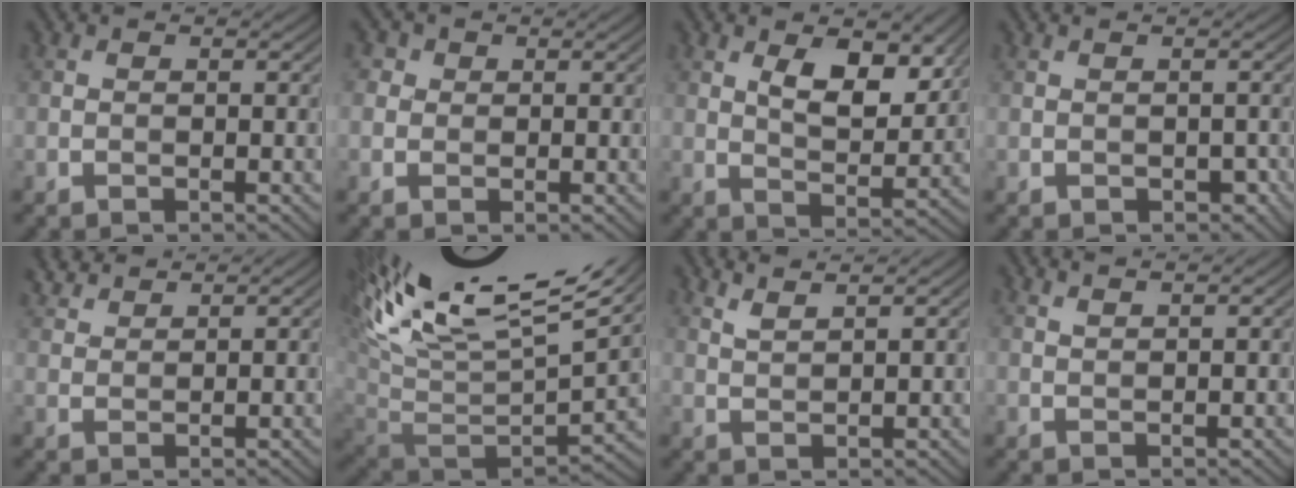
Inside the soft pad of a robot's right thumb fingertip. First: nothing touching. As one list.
[{"total": 2.3, "force": [0.9, 2.0, 0.7], "torque": [-0.024, 0.000, 0.008]}, {"total": 7.1, "force": [3.2, 3.3, 5.4], "torque": [-0.098, -0.011, 0.055]}, {"total": 0.8, "force": [-0.3, 0.5, 0.6], "torque": [-0.012, -0.004, -0.001]}, {"total": 3.5, "force": [3.2, 0.7, 1.2], "torque": [-0.036, 0.007, 0.067]}, {"total": 18.4, "force": [10.9, 6.4, 13.3], "torque": [-0.283, 0.034, 0.207]}, {"total": 3.1, "force": [2.5, 0.4, 1.7], "torque": [-0.026, 0.007, 0.044]}, {"total": 1.6, "force": [1.3, 0.1, 0.8], "torque": [-0.014, 0.005, 0.021]}]